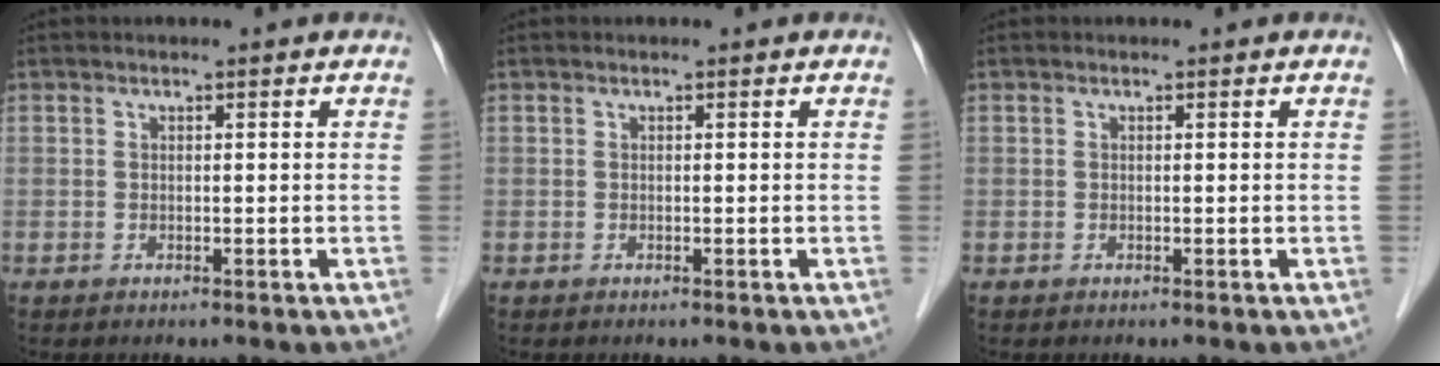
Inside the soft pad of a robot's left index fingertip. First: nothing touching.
{"total": 0.0}
{"total": 0.0}